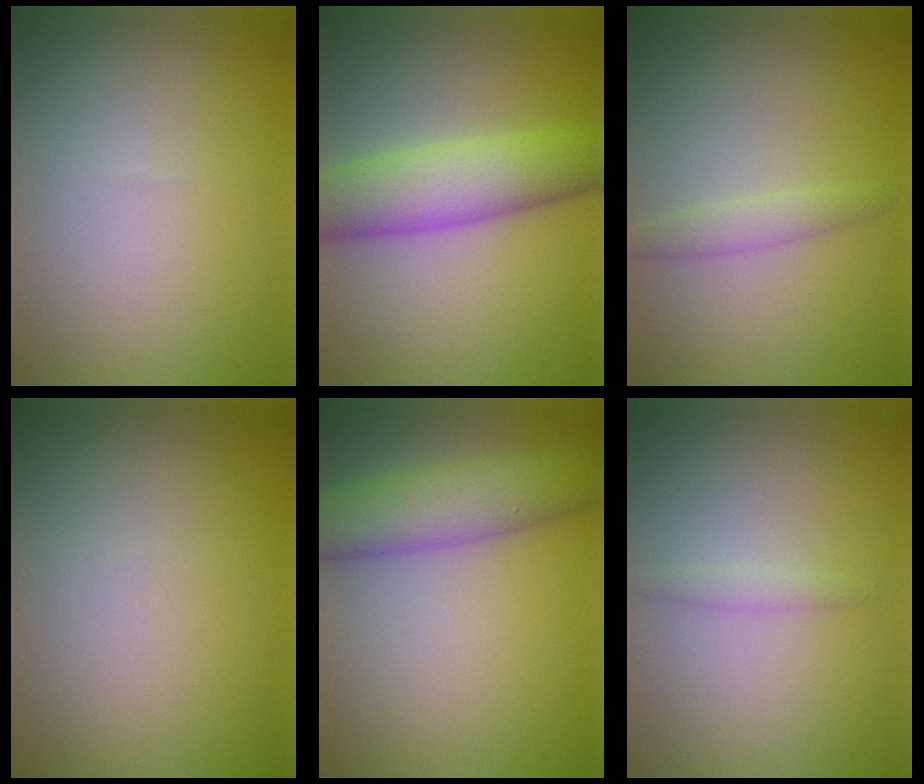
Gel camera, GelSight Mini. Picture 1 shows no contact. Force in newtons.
{"total": 6.5, "press": 6.5, "slide": 0.1}
{"total": 1.5, "press": 1.5, "slide": 0.1}
{"total": 0.0}
{"total": 5.7, "press": 5.7, "slide": 0.2}
{"total": 0.9, "press": 0.9, "slide": 0.0}